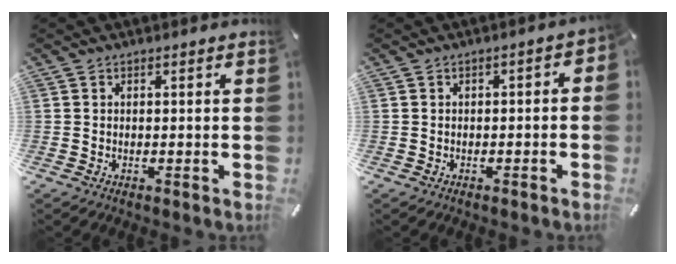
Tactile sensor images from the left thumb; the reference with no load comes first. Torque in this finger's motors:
{"motor_torque": [0.41, 0.41, 0.00, 0.01, 0.02]}